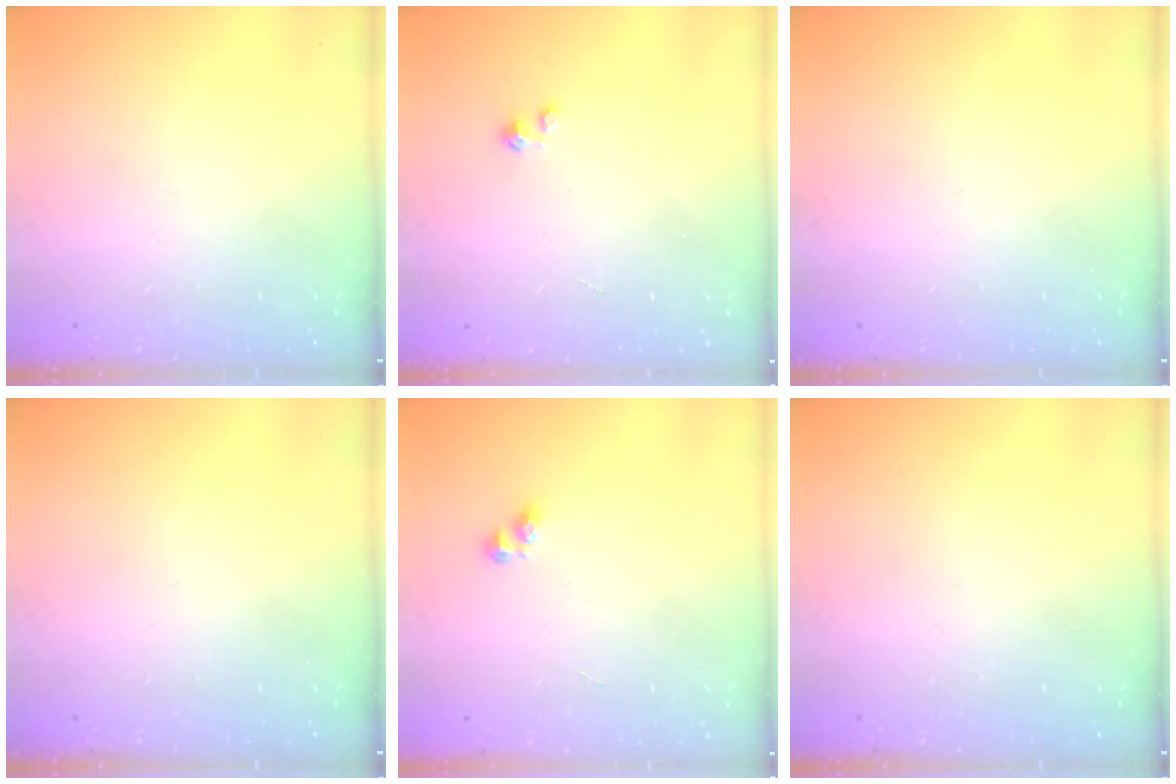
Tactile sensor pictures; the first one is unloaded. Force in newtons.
{"total": 0.0}
{"total": 0.0}
{"total": 0.0}
{"total": 3.5, "press": 3.5, "slide": 0.4}
{"total": 0.0}